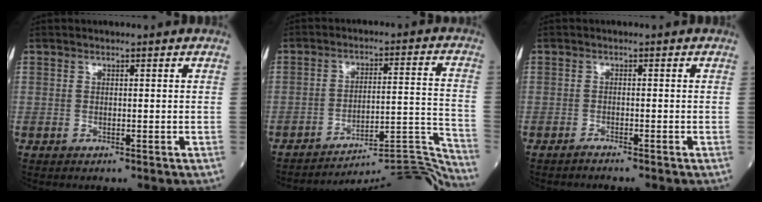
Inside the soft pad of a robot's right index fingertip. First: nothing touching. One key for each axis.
{"total": 16.5, "fx": -16.1, "fy": -2.5, "fz": 2.2, "tx": 0.001, "ty": 0.038, "tz": -0.229}
{"total": 1.1, "fx": -1.0, "fy": -0.2, "fz": 0.3, "tx": -0.008, "ty": 0.001, "tz": -0.015}